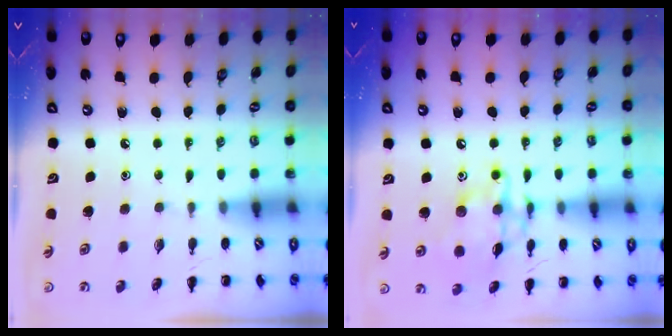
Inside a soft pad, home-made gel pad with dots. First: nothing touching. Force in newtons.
{"total": 13.7, "press": 13.6, "slide": 0.8}